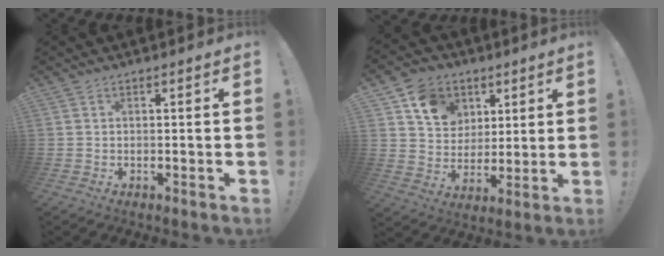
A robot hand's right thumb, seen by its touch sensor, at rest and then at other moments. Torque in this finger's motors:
{"motor_torque": [0.19, 0.31, 0.09, 0.11, 0.07]}